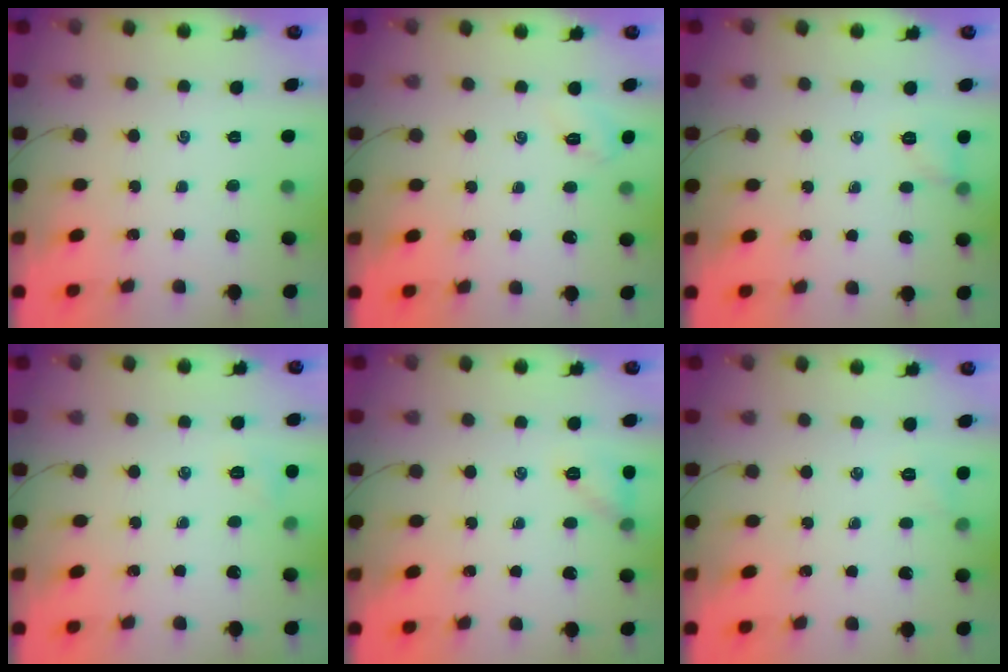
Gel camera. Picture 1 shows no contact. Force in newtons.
{"total": 5.1, "press": 4.9, "slide": 1.4}
{"total": 5.4, "press": 5.3, "slide": 1.1}
{"total": 6.1, "press": 6.1, "slide": 1.1}
{"total": 6.9, "press": 6.8, "slide": 1.3}
{"total": 4.3, "press": 4.1, "slide": 1.2}